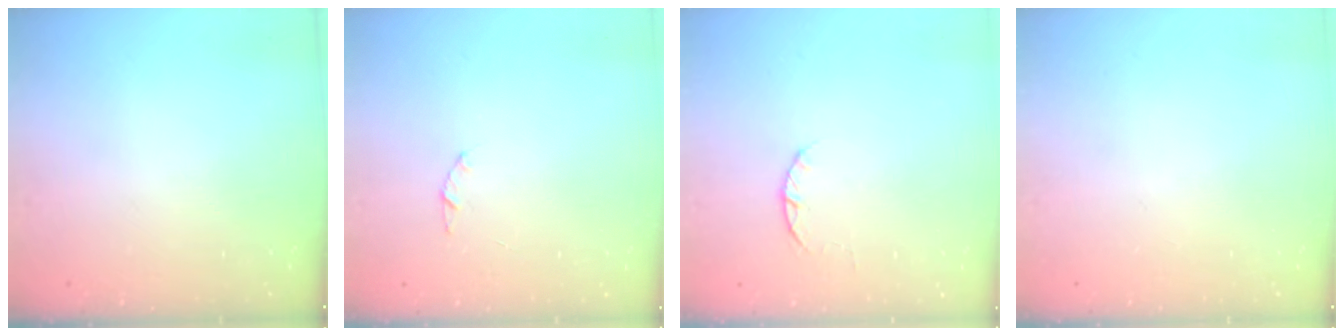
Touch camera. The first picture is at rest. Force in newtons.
{"total": 1.0, "press": 0.9, "slide": 0.3}
{"total": 2.3, "press": 2.3, "slide": 0.4}
{"total": 0.0}